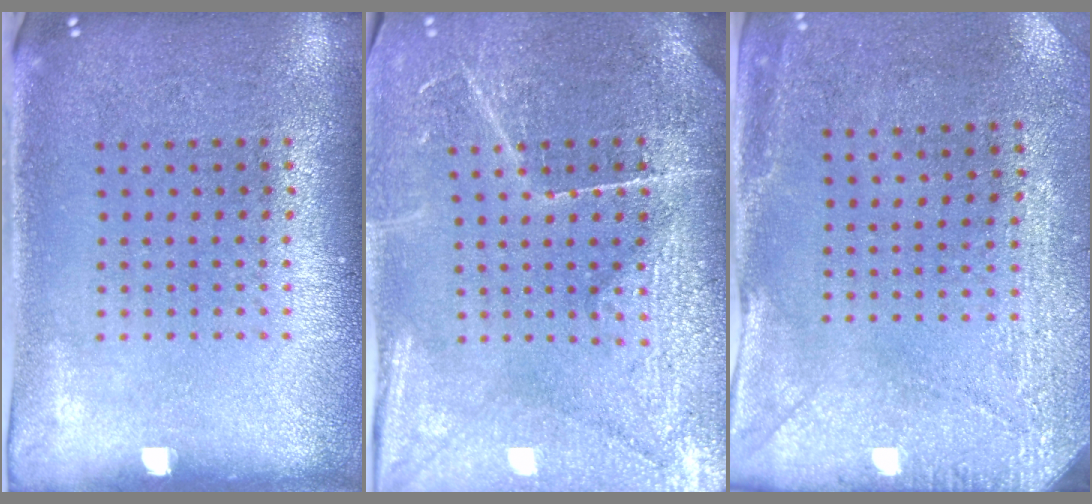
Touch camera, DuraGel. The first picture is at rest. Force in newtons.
{"total": 3.9, "press": 3.7, "slide": 1.3}
{"total": 2.9, "press": 2.3, "slide": 1.8}